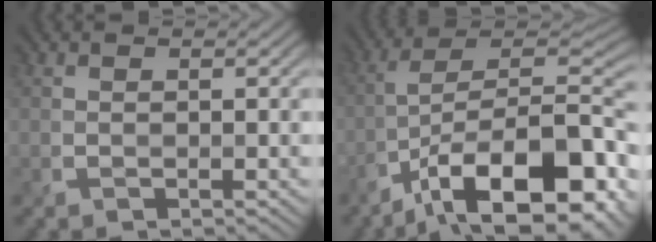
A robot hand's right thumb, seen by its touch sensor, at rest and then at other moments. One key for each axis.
{"total": 17.2, "fx": -8.9, "fy": 7.0, "fz": 12.9, "tx": -0.194, "ty": -0.010, "tz": -0.154}